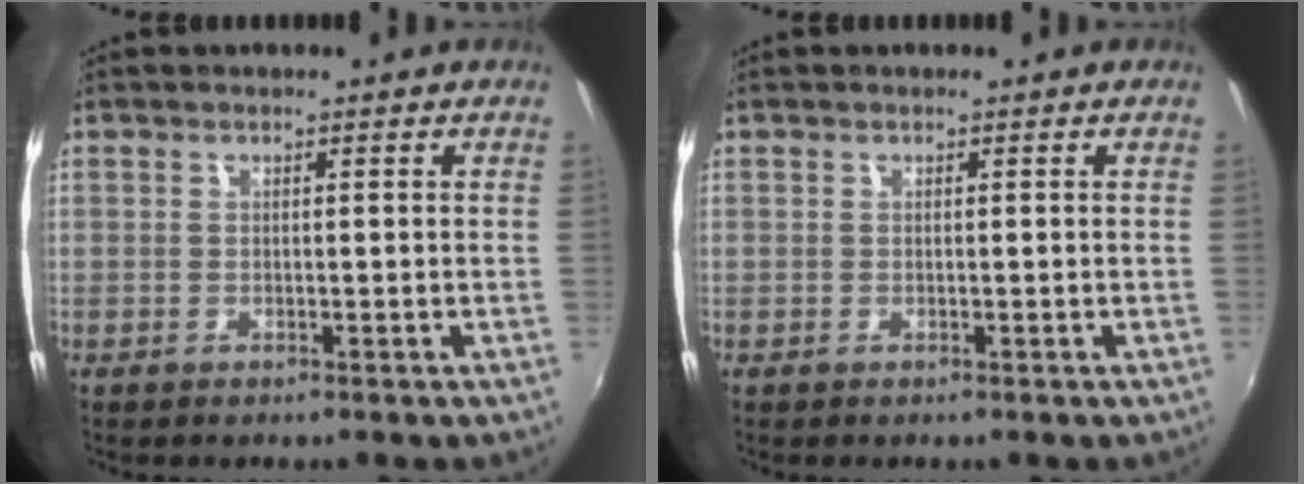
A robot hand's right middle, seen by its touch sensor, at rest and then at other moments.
{"total": 0.0}